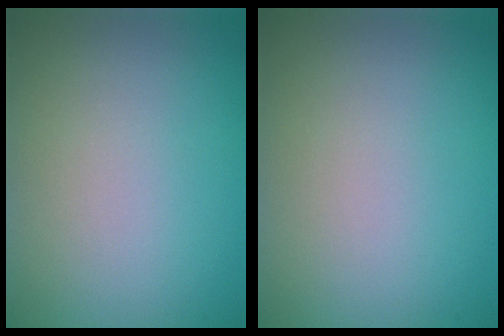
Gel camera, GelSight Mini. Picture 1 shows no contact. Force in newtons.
{"total": 0.0}